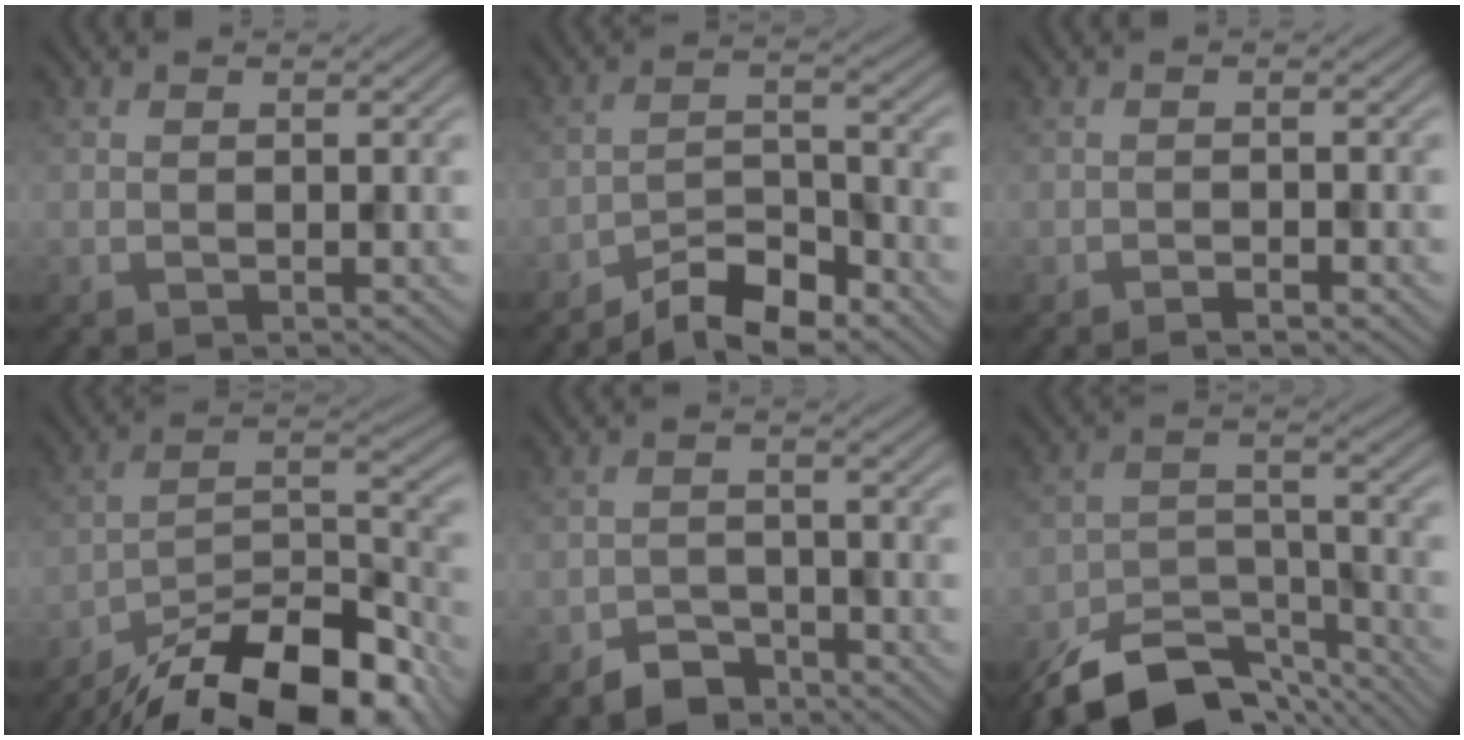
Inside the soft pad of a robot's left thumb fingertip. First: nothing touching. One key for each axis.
{"total": 6.9, "fx": -5.7, "fy": 1.9, "fz": 3.4, "tx": -0.056, "ty": 0.004, "tz": -0.111}
{"total": 1.2, "fx": -1.0, "fy": 0.2, "fz": 0.7, "tx": -0.010, "ty": 0.001, "tz": -0.017}
{"total": 16.0, "fx": -12.8, "fy": 4.8, "fz": 8.3, "tx": -0.151, "ty": -0.005, "tz": -0.209}
{"total": 3.8, "fx": -3.1, "fy": 1.9, "fz": 1.1, "tx": -0.015, "ty": 0.001, "tz": -0.061}
{"total": 12.4, "fx": -9.9, "fy": 4.8, "fz": 5.6, "tx": -0.104, "ty": -0.012, "tz": -0.170}